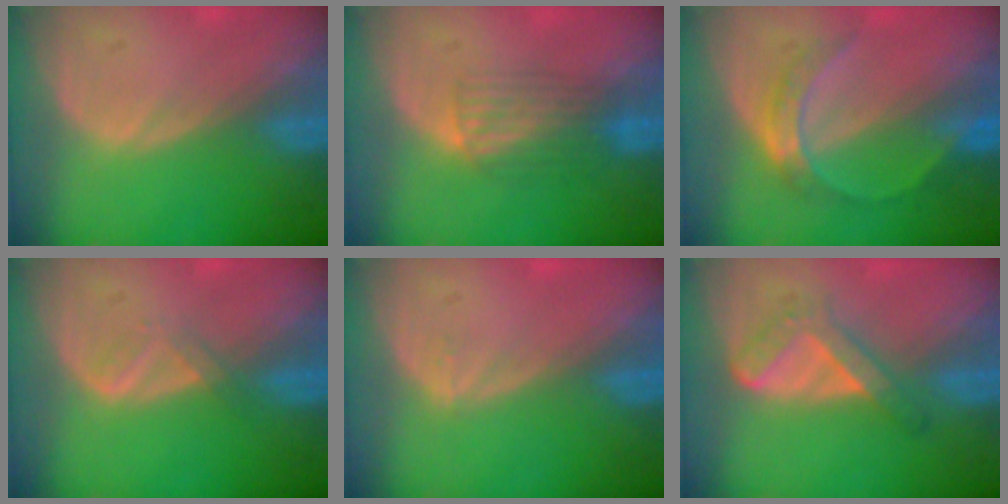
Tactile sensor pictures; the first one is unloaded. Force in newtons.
{"total": 4.0, "press": 3.8, "slide": 1.1}
{"total": 5.0, "press": 4.8, "slide": 1.5}
{"total": 1.8, "press": 1.7, "slide": 0.3}
{"total": 0.6, "press": 0.4, "slide": 0.5}
{"total": 5.3, "press": 4.6, "slide": 2.6}